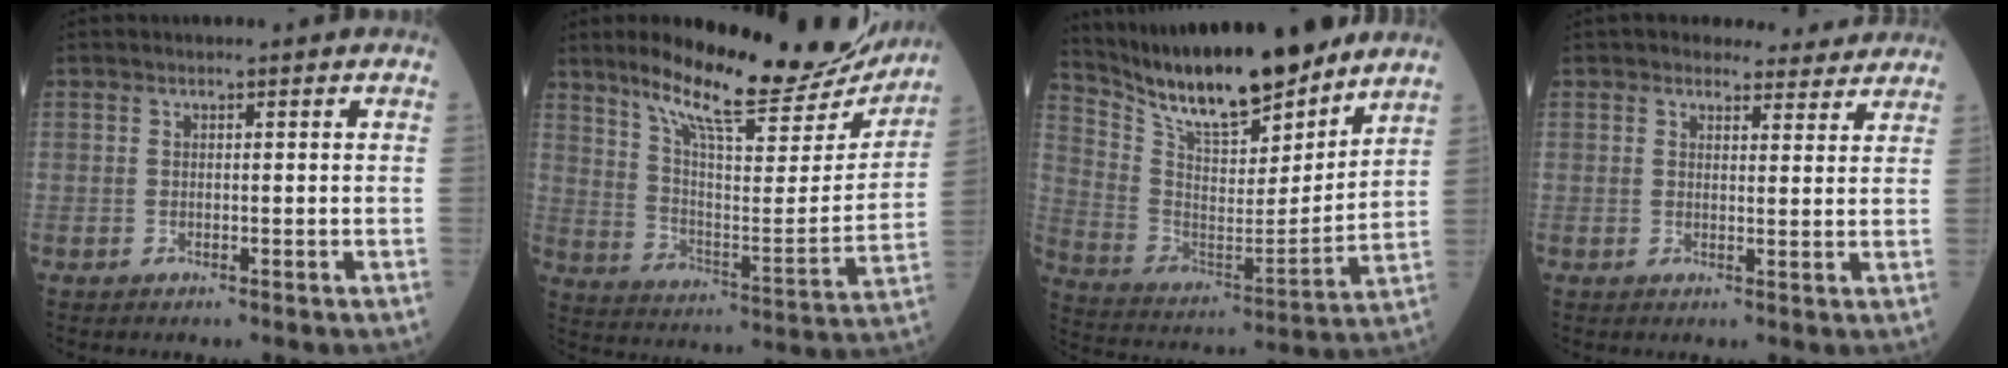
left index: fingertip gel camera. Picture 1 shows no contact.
{"total": 22.8, "force": [19.3, 4.3, 11.5], "torque": [-0.175, -0.027, 0.277]}
{"total": 19.8, "force": [16.9, 3.5, 9.8], "torque": [-0.175, -0.015, 0.294]}
{"total": 5.5, "force": [5.1, 1.9, 0.6], "torque": [0.002, 0.007, 0.051]}